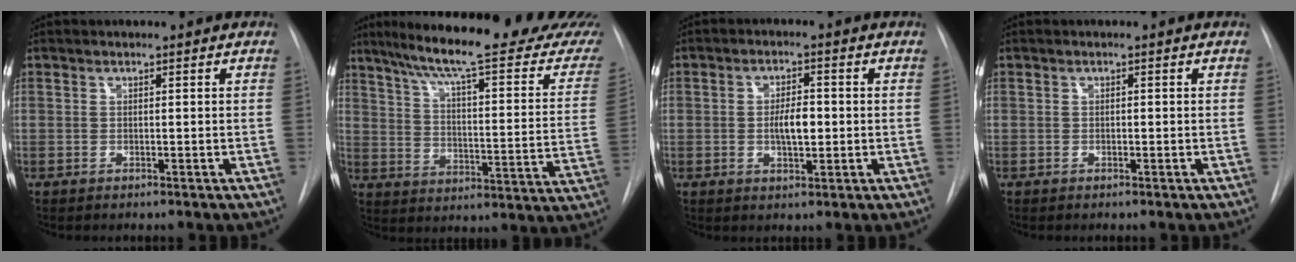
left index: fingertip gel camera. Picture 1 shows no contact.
{"total": 26.9, "force": [22.5, 2.3, 14.5], "torque": [-0.212, -0.055, 0.282]}
{"total": 4.5, "force": [-1.3, 1.7, 4.0], "torque": [-0.066, -0.004, -0.019]}
{"total": 1.1, "force": [-1.1, 0.1, 0.0], "torque": [0.004, -0.004, -0.019]}